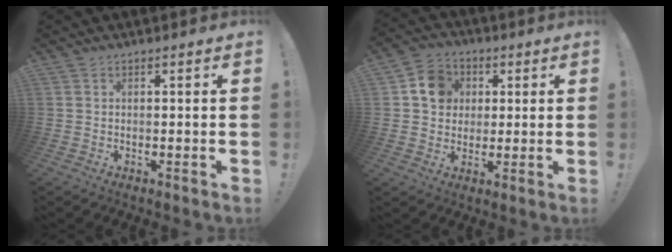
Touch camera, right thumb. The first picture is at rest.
{"total": 10.0, "force": [2.7, 9.0, 3.4], "torque": [-0.044, -0.004, 0.056]}